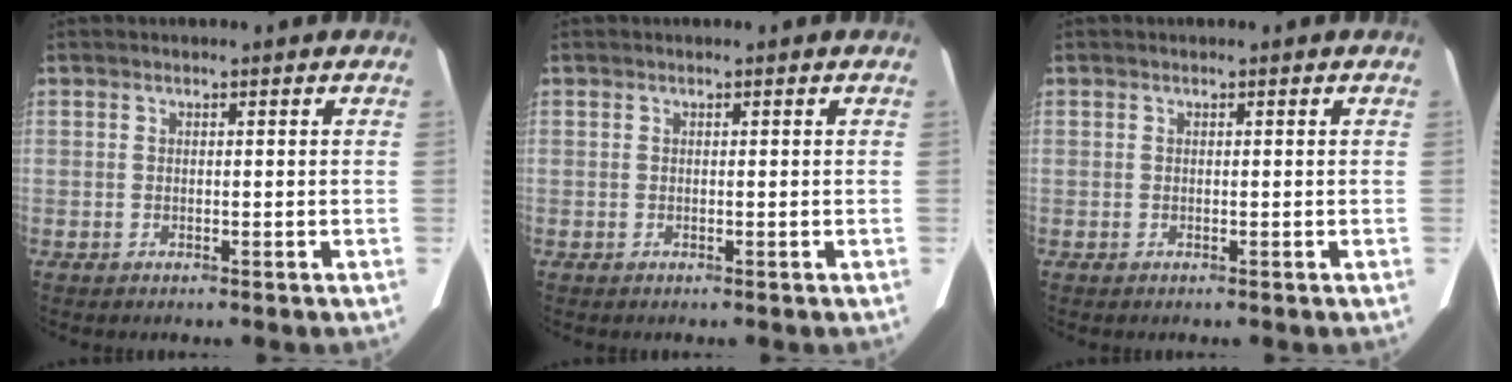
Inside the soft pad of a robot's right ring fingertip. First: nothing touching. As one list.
[{"total": 0.0}, {"total": 0.0}]